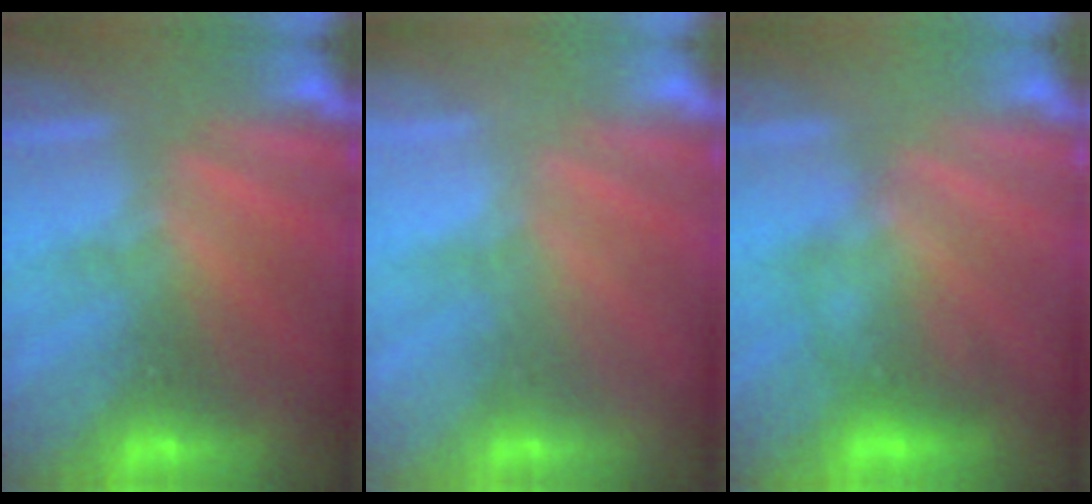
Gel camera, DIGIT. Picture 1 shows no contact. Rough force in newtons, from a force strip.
{"total": 2.2}
{"total": 1.7}